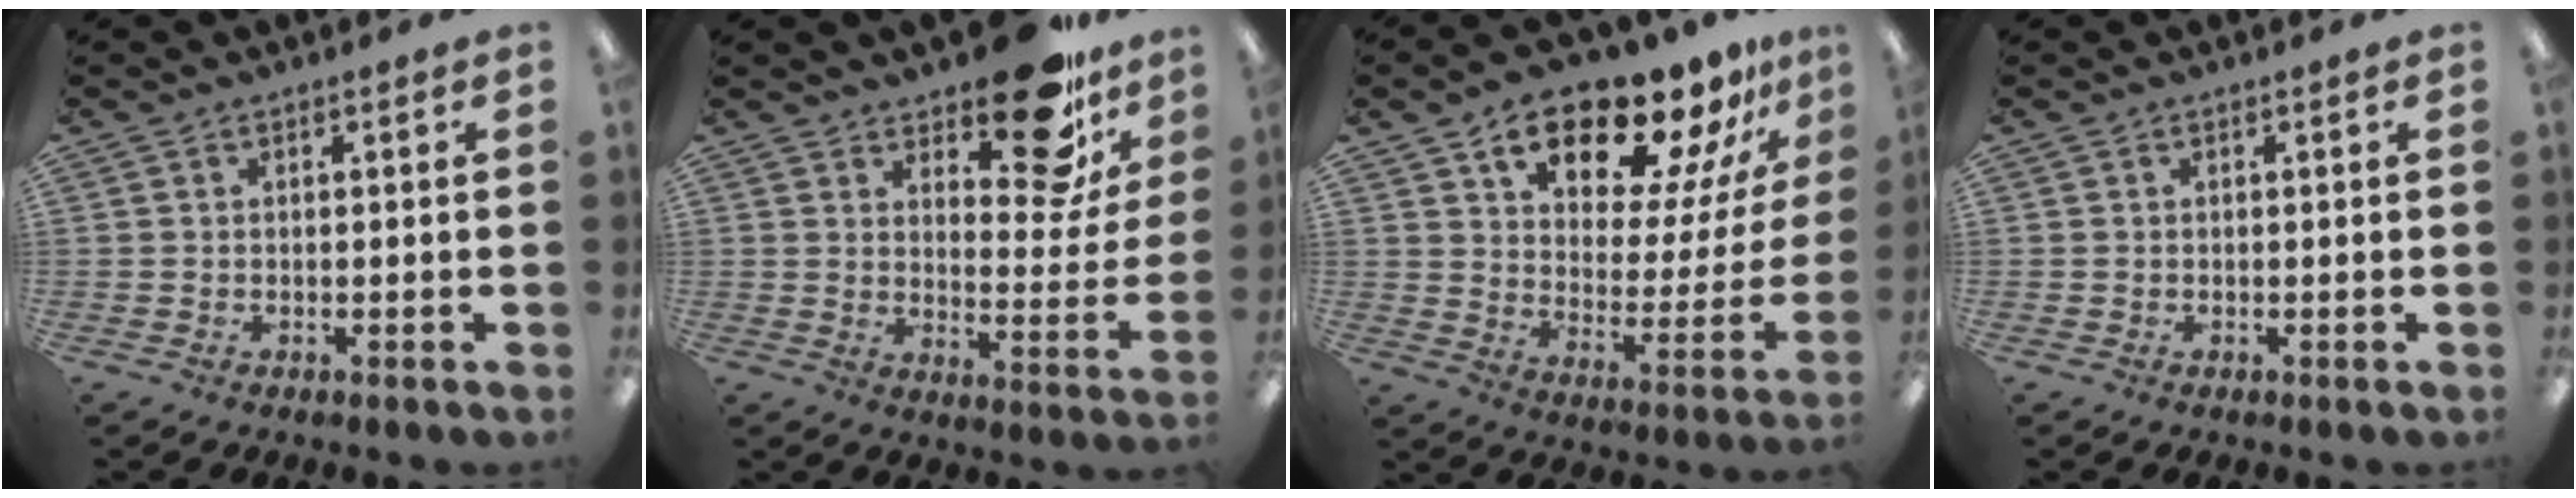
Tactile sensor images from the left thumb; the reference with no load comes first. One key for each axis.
{"total": 17.3, "fx": 12.3, "fy": 6.8, "fz": 10.1, "tx": -0.127, "ty": -0.083, "tz": 0.202}
{"total": 19.2, "fx": 14.7, "fy": 7.2, "fz": 10.1, "tx": -0.162, "ty": -0.097, "tz": 0.247}
{"total": 0.0}